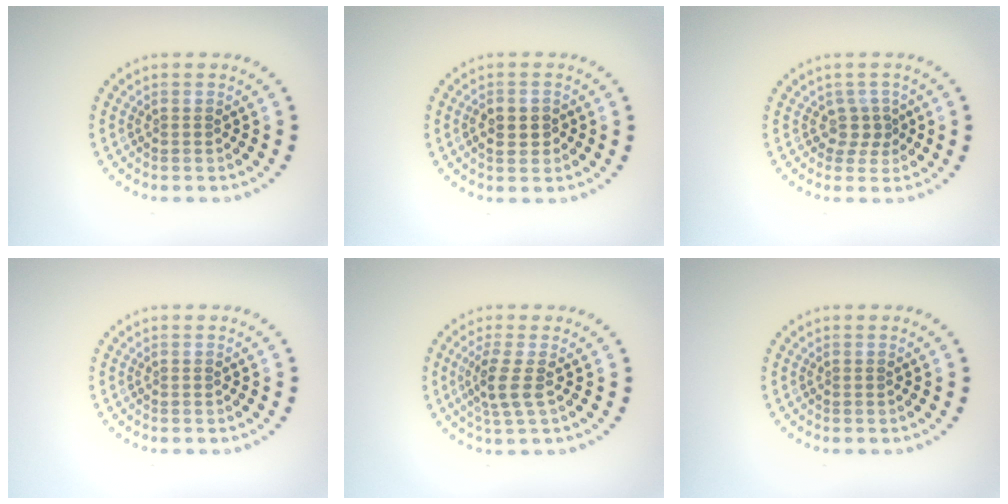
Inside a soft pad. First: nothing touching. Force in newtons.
{"total": 2.5, "press": 2.4, "slide": 0.2}
{"total": 1.9, "press": 1.3, "slide": 1.4}
{"total": 0.0}
{"total": 2.6, "press": 2.0, "slide": 1.5}
{"total": 0.0}